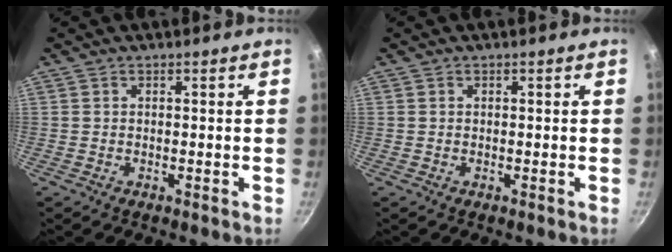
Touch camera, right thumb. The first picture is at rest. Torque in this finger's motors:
{"motor_torque": [0.46, 0.30, -0.21, 0.16, 0.03]}